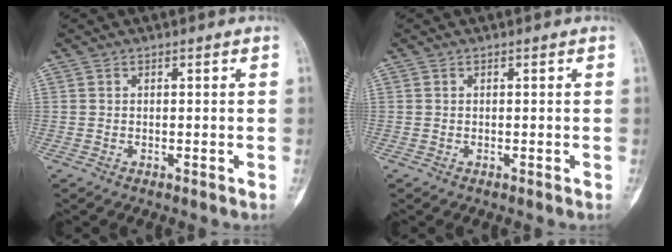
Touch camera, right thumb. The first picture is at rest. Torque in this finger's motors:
{"motor_torque": [0.19, 0.19, 0.11, 0.07, 0.00]}